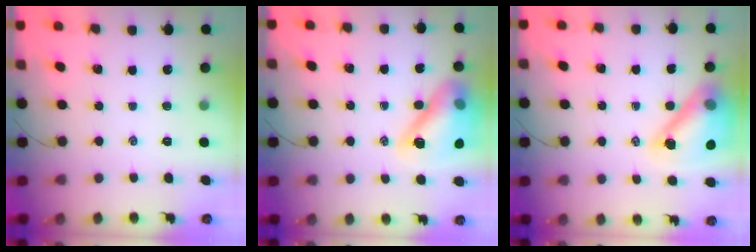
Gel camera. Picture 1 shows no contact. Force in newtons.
{"total": 15.4, "press": 15.1, "slide": 2.9}
{"total": 14.5, "press": 13.8, "slide": 4.4}